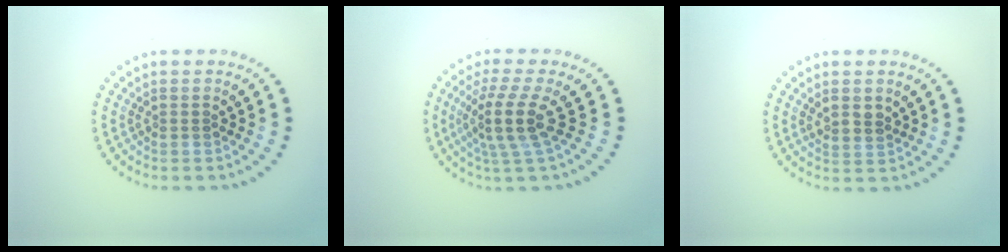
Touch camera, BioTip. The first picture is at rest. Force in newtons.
{"total": 3.9, "press": 2.8, "slide": 2.7}
{"total": 1.3, "press": 1.1, "slide": 0.7}